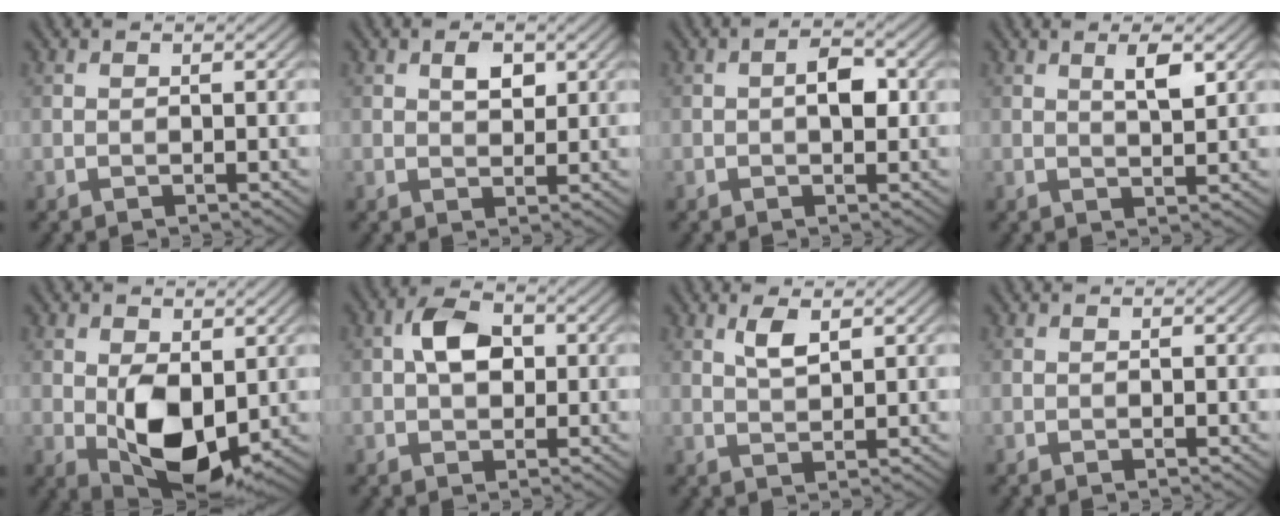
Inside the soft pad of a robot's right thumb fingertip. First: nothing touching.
{"total": 2.7, "force": [1.1, 1.5, 1.8], "torque": [-0.031, -0.001, 0.020]}
{"total": 3.0, "force": [0.1, 1.5, 2.6], "torque": [-0.039, 0.004, -0.004]}
{"total": 3.2, "force": [1.5, 0.9, 2.7], "torque": [-0.050, -0.003, 0.028]}
{"total": 9.2, "force": [-0.5, 5.4, 7.4], "torque": [-0.141, -0.013, -0.004]}
{"total": 5.1, "force": [0.7, 3.3, 3.8], "torque": [-0.071, 0.010, 0.004]}
{"total": 3.0, "force": [1.6, 1.0, 2.3], "torque": [-0.052, 0.000, 0.033]}
{"total": 0.0}